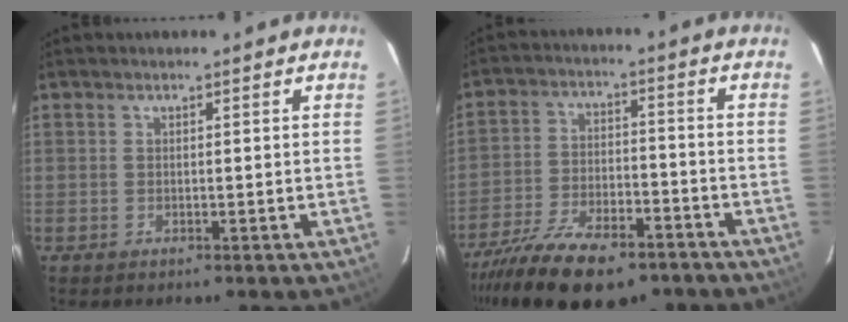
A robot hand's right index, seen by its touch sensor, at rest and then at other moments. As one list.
[{"total": 19.0, "force": [-13.7, 7.8, 10.6], "torque": [-0.225, -0.033, -0.223]}]